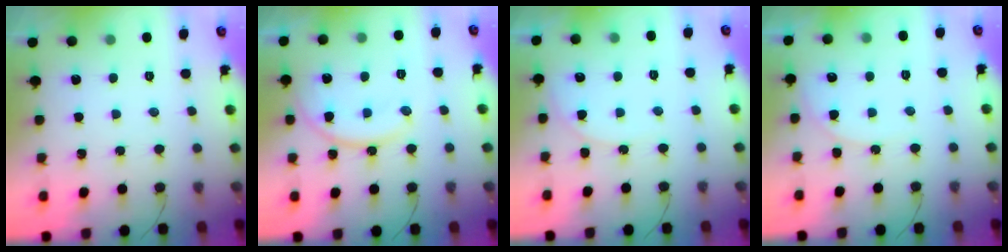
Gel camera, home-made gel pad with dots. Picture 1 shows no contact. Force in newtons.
{"total": 12.3, "press": 12.3, "slide": 0.5}
{"total": 6.5, "press": 6.5, "slide": 0.6}
{"total": 6.5, "press": 6.5, "slide": 0.6}